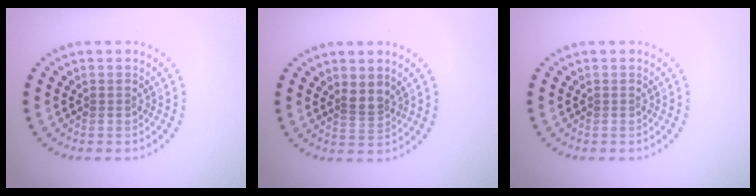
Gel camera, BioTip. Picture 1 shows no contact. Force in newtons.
{"total": 1.8, "press": 1.5, "slide": 1.1}
{"total": 0.0}